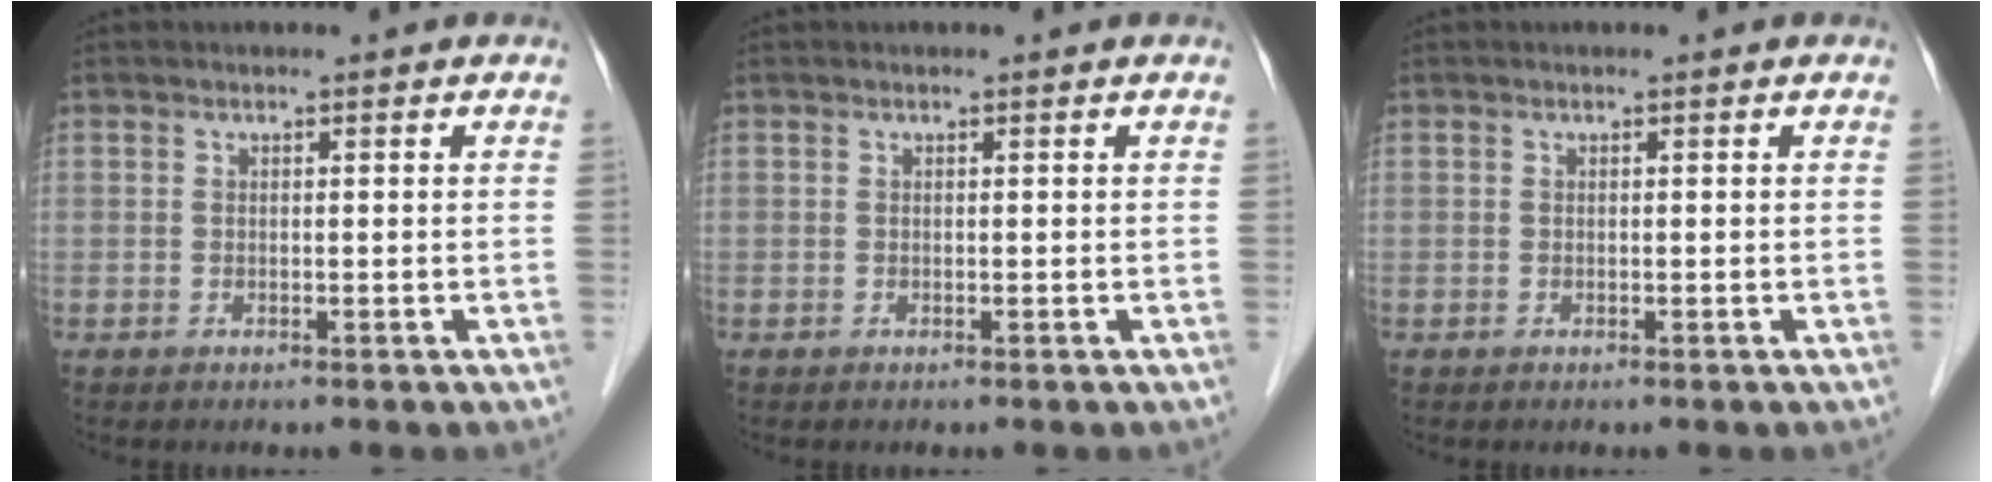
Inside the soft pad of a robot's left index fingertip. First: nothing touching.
{"total": 0.0}
{"total": 0.0}